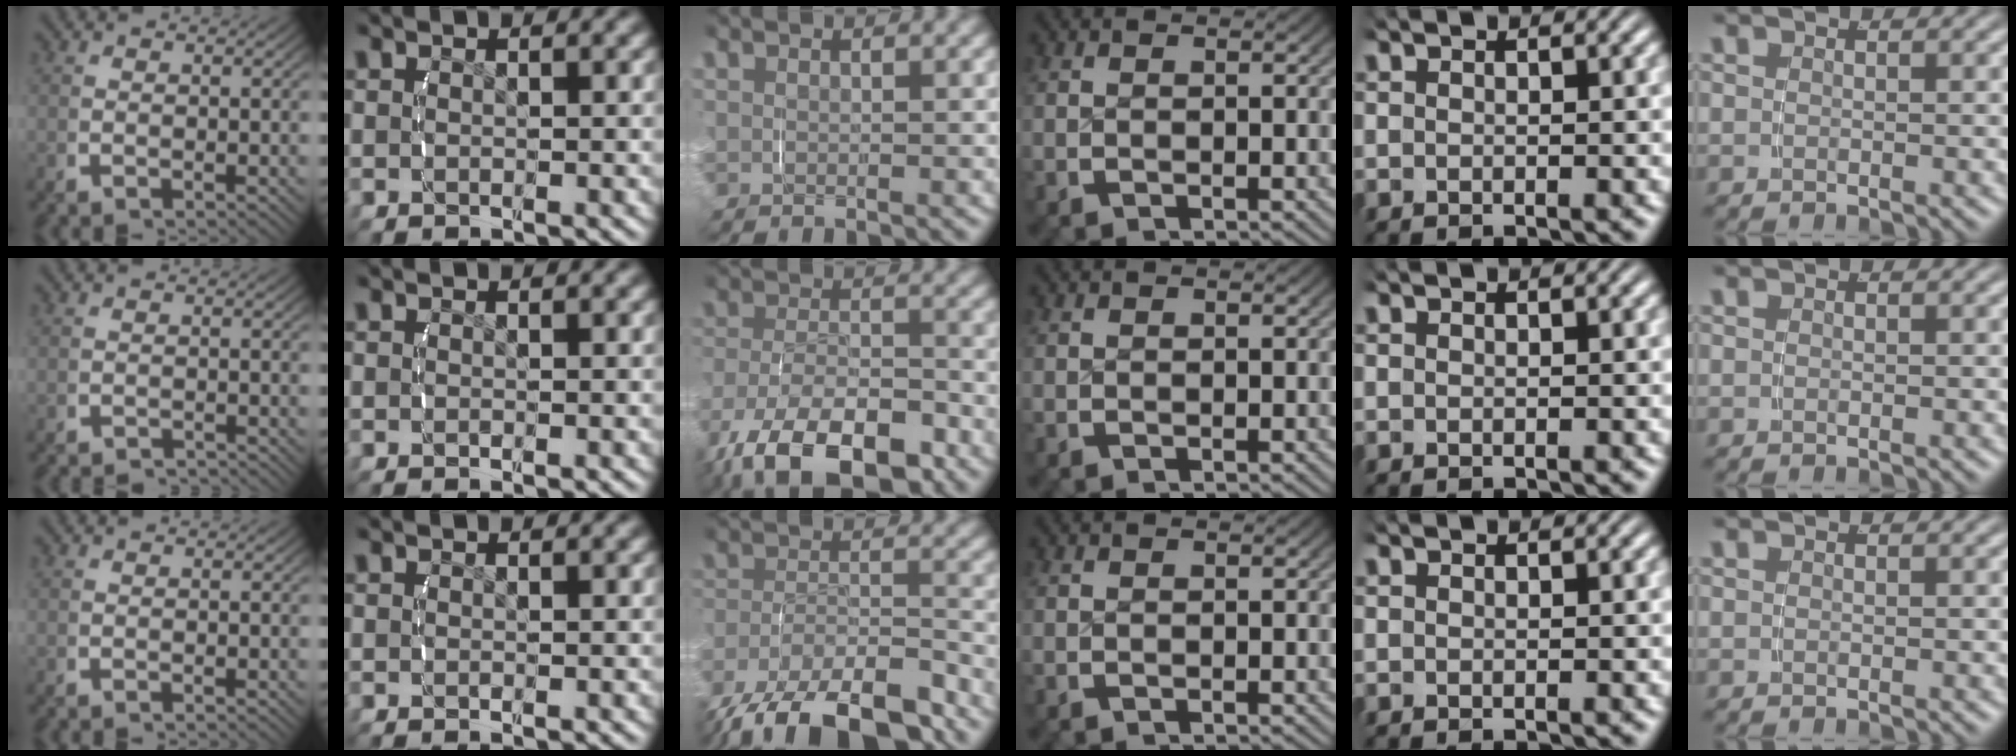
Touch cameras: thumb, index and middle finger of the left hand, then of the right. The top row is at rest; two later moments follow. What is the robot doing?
{"motion": "grasp_and_lifting", "object": "velcro strap"}